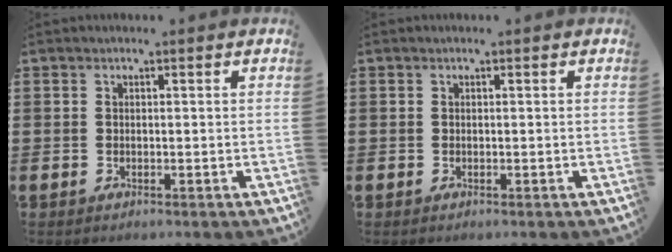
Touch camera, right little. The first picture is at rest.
{"total": 0.0}